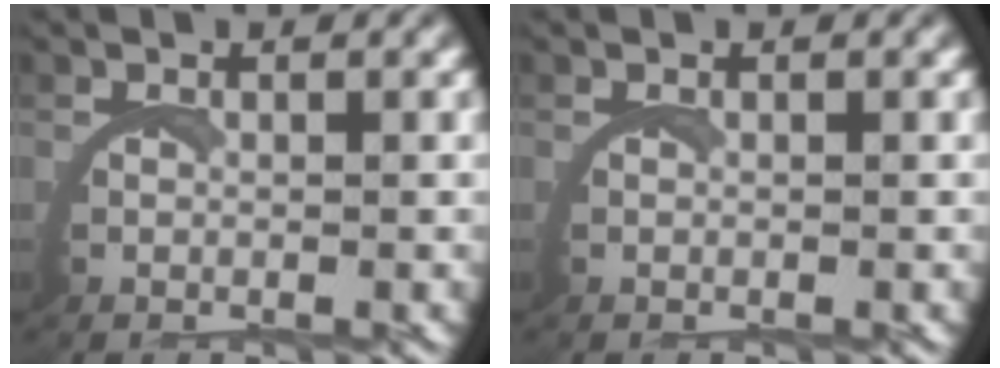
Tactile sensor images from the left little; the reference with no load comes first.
{"total": 0.0}